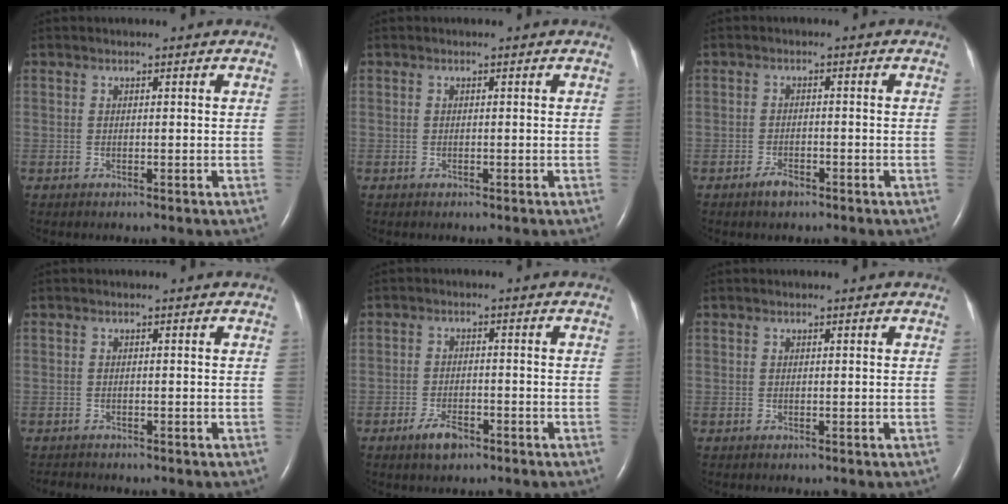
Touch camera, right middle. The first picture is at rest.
{"total": 0.0}
{"total": 2.2, "force": [-1.6, 0.9, 1.2], "torque": [-0.027, 0.000, -0.027]}
{"total": 1.7, "force": [-1.6, 0.5, 0.1], "torque": [-0.006, -0.005, -0.021]}
{"total": 3.6, "force": [-2.4, 1.5, 2.3], "torque": [-0.048, 0.000, -0.040]}
{"total": 0.0}